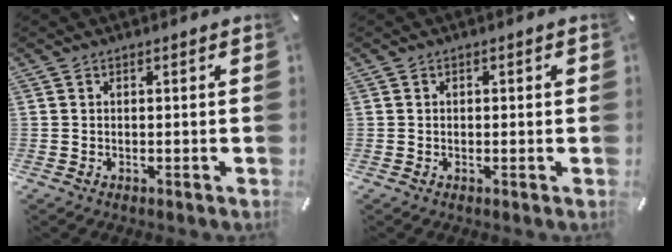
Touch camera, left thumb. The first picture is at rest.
{"total": 0.9, "force": [-0.1, 0.6, 0.6], "torque": [-0.011, 0.003, -0.003]}